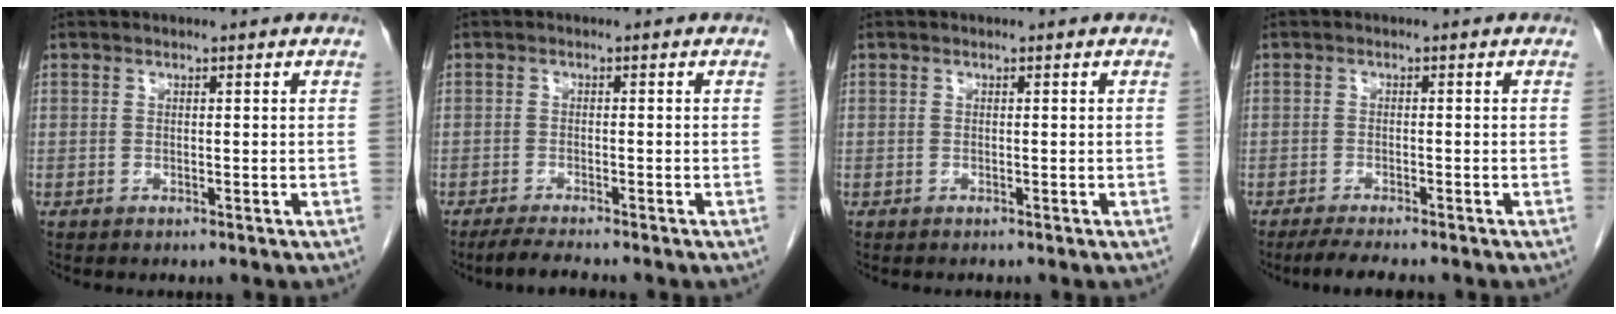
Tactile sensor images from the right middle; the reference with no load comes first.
{"total": 3.2, "force": [-2.8, -0.2, 1.5], "torque": [-0.038, -0.015, -0.050]}
{"total": 0.0}
{"total": 4.6, "force": [-3.8, 0.4, 2.5], "torque": [-0.046, -0.013, -0.059]}